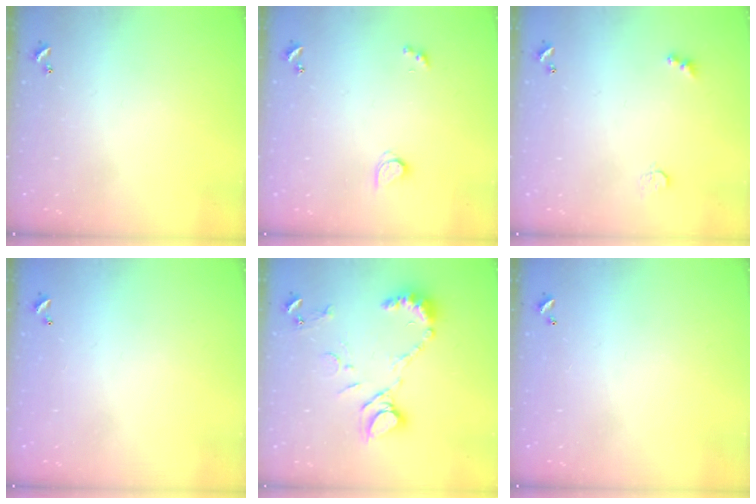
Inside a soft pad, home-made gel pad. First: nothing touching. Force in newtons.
{"total": 2.6, "press": 2.6, "slide": 0.3}
{"total": 2.9, "press": 2.8, "slide": 0.7}
{"total": 2.9, "press": 2.9, "slide": 0.1}
{"total": 11.1, "press": 11.0, "slide": 1.3}
{"total": 2.9, "press": 2.9, "slide": 0.1}